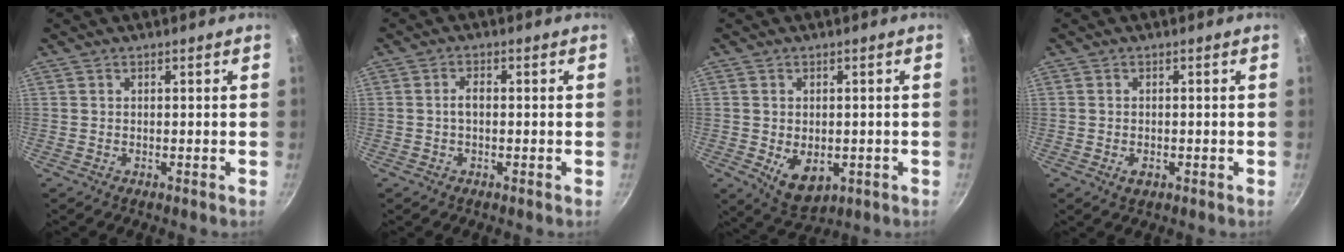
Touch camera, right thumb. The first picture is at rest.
{"total": 2.1, "force": [-0.2, 1.2, 1.8], "torque": [-0.029, 0.011, -0.005]}
{"total": 7.3, "force": [-1.2, 4.9, 5.3], "torque": [-0.069, -0.012, -0.004]}
{"total": 2.0, "force": [-0.7, 1.3, 1.4], "torque": [-0.023, -0.002, -0.012]}